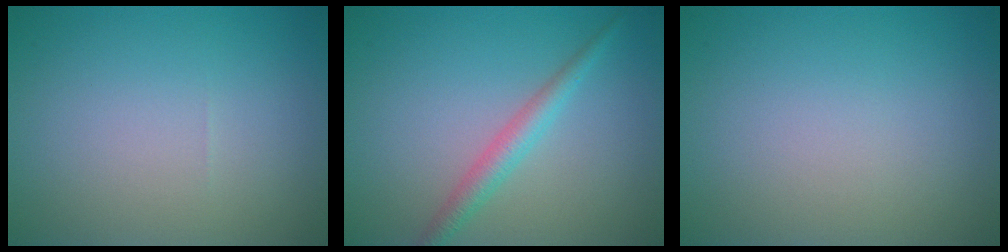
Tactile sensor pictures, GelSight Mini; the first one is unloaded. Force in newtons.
{"total": 2.3, "press": 2.3, "slide": 0.1}
{"total": 0.0}